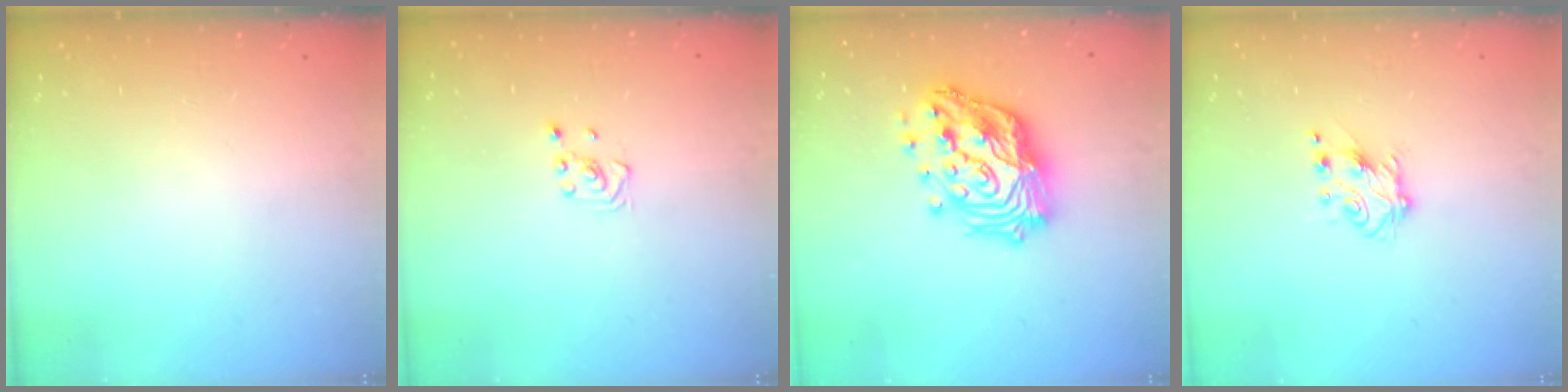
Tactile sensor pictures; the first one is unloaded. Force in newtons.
{"total": 2.6, "press": 2.4, "slide": 1.0}
{"total": 20.6, "press": 20.4, "slide": 2.2}
{"total": 5.6, "press": 5.6, "slide": 0.8}